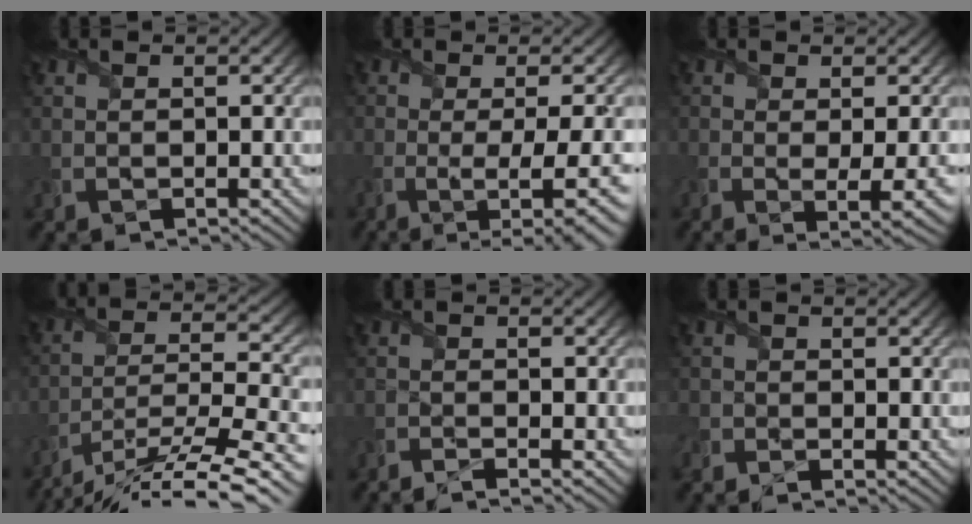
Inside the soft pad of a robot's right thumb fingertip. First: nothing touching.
{"total": 7.2, "force": [-2.1, 1.2, 6.8], "torque": [-0.102, -0.012, -0.023]}
{"total": 3.7, "force": [-0.7, 0.4, 3.6], "torque": [-0.070, -0.011, -0.011]}
{"total": 14.4, "force": [-11.8, 2.8, 7.8], "torque": [-0.147, -0.010, -0.190]}
{"total": 1.7, "force": [-1.5, -0.5, 0.6], "torque": [-0.013, -0.003, -0.036]}
{"total": 1.6, "force": [-1.4, 0.6, 0.4], "torque": [-0.008, -0.007, -0.032]}